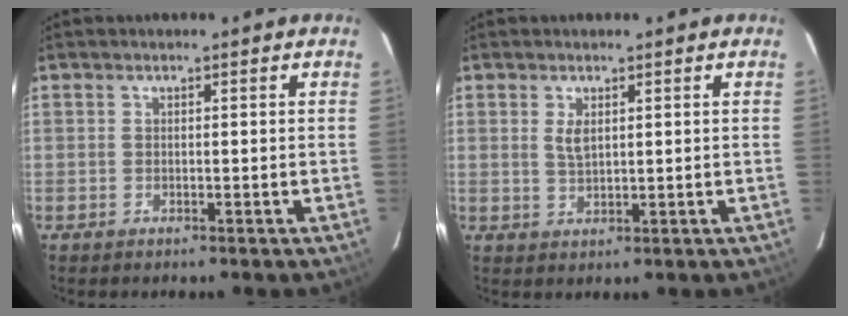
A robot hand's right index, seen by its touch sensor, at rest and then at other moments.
{"total": 2.6, "force": [0.9, 1.2, 2.1], "torque": [-0.040, -0.001, 0.017]}